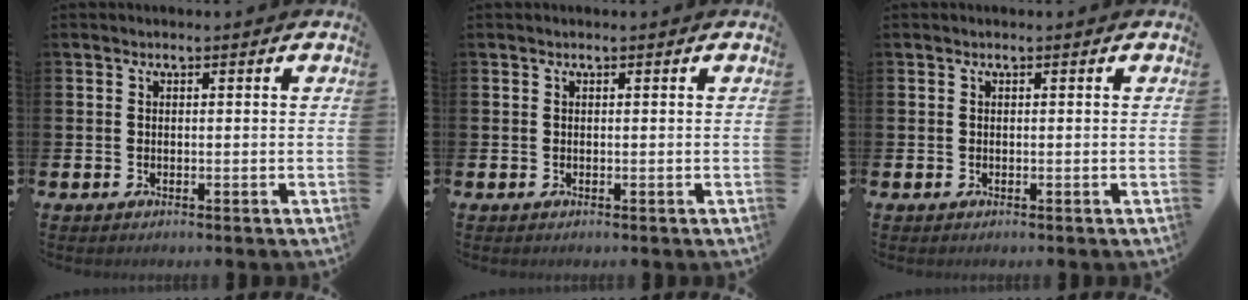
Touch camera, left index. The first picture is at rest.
{"total": 0.0}
{"total": 0.0}